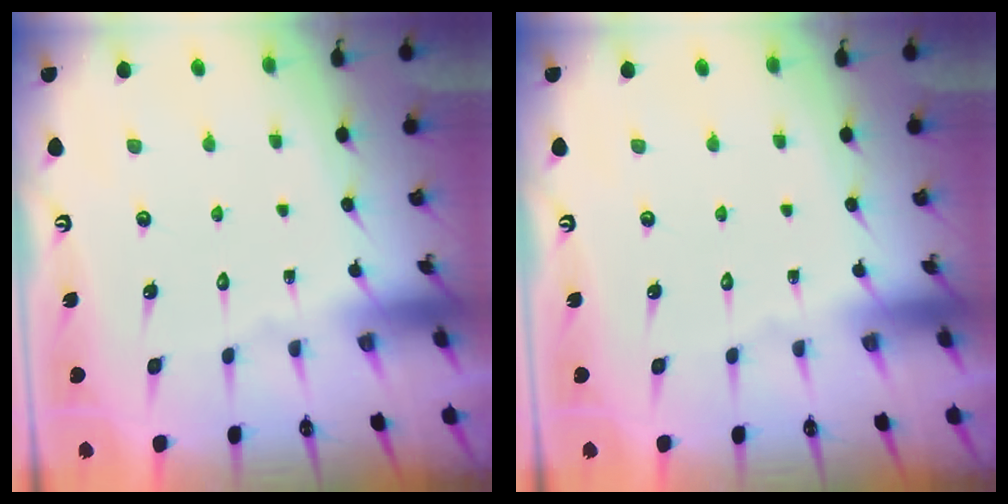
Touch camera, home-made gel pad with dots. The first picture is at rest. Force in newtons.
{"total": 0.0}